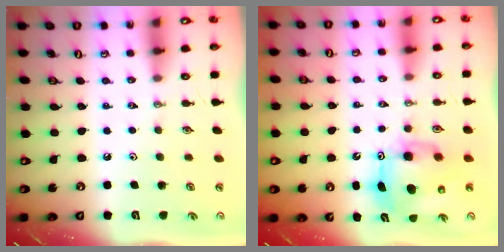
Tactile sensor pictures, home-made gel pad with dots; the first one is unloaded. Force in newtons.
{"total": 10.3, "press": 10.2, "slide": 0.8}